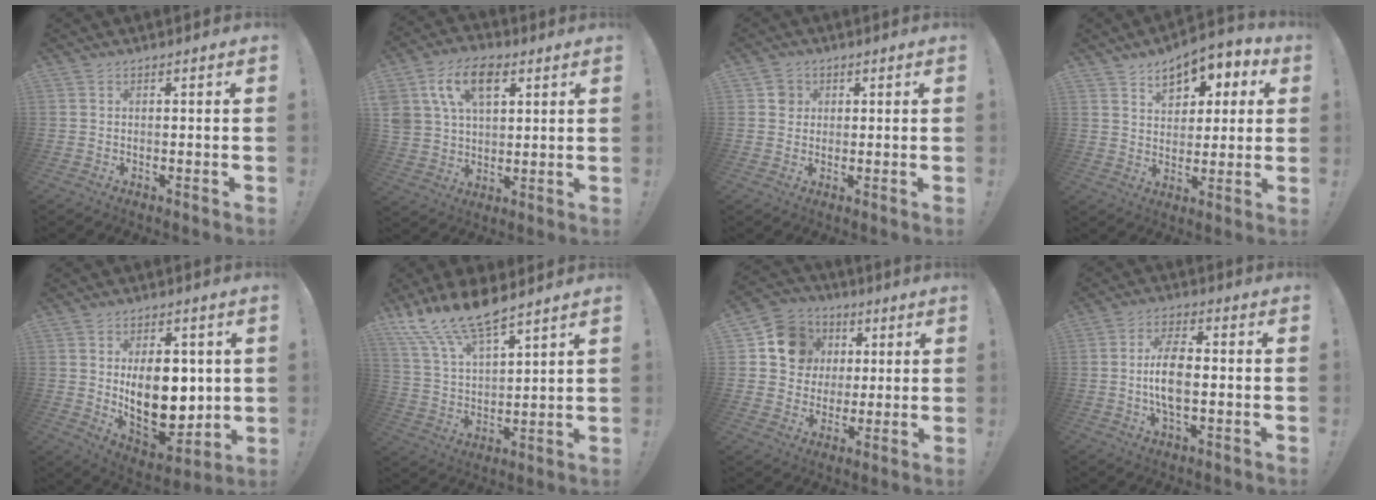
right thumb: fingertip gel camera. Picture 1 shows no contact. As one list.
[{"total": 14.0, "force": [6.3, 9.3, 8.4], "torque": [-0.140, -0.010, 0.120]}, {"total": 3.7, "force": [0.9, 3.4, 0.8], "torque": [-0.002, 0.002, 0.015]}, {"total": 9.9, "force": [5.5, 6.5, 5.0], "torque": [-0.068, -0.029, 0.101]}, {"total": 17.3, "force": [2.1, 10.8, 13.4], "torque": [-0.202, -0.029, 0.044]}, {"total": 14.8, "force": [11.8, 4.5, 7.8], "torque": [-0.159, -0.075, 0.218]}, {"total": 13.3, "force": [4.0, 11.9, 4.6], "torque": [-0.052, -0.011, 0.083]}, {"total": 9.6, "force": [-1.0, 4.3, 8.6], "torque": [-0.171, 0.004, -0.019]}]